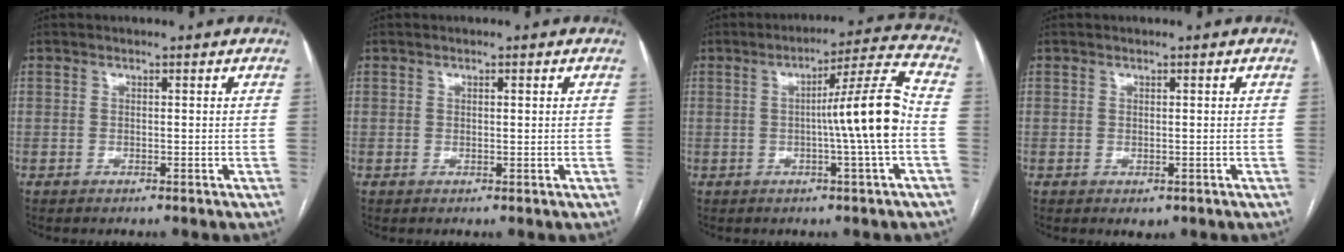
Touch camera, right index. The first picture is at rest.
{"total": 0.7, "force": [0.2, 0.2, 0.6], "torque": [-0.011, 0.001, 0.003]}
{"total": 11.1, "force": [-1.4, -1.3, 10.9], "torque": [-0.164, 0.013, -0.024]}
{"total": 1.3, "force": [-0.4, 0.9, 0.8], "torque": [-0.006, 0.000, 0.002]}